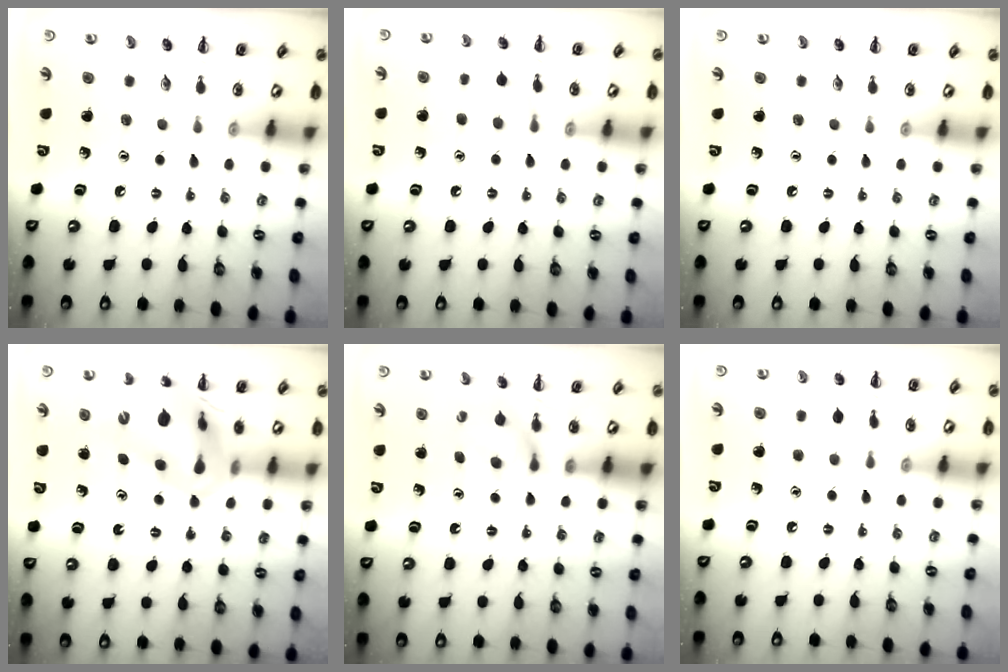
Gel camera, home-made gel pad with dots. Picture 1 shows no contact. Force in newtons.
{"total": 6.6, "press": 6.4, "slide": 1.5}
{"total": 0.0}
{"total": 12.9, "press": 12.3, "slide": 4.0}
{"total": 6.3, "press": 6.2, "slide": 1.4}
{"total": 5.6, "press": 5.5, "slide": 1.0}